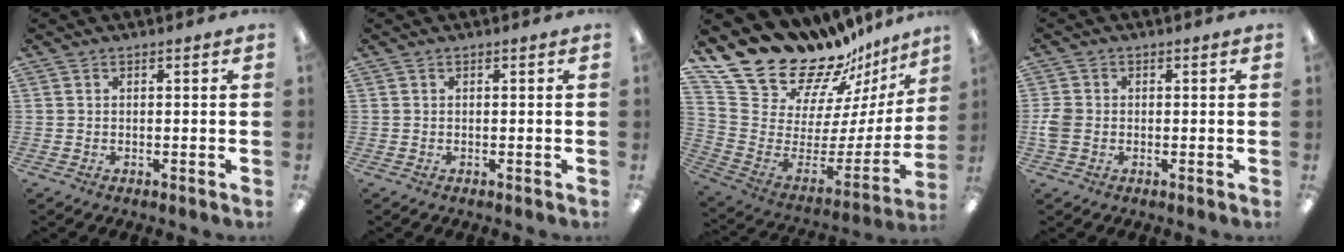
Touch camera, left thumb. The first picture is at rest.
{"total": 0.0}
{"total": 23.5, "force": [20.5, 8.9, 7.2], "torque": [-0.122, -0.173, 0.382]}
{"total": 3.8, "force": [-0.5, 3.1, 2.1], "torque": [-0.032, 0.003, -0.010]}